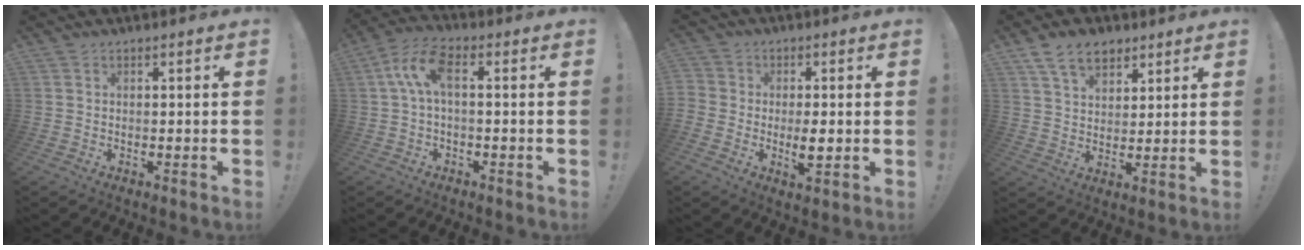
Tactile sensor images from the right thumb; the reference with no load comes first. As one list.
[{"total": 8.6, "force": [0.9, 3.3, 7.8], "torque": [-0.159, 0.001, 0.017]}, {"total": 6.2, "force": [-1.3, 4.7, 3.8], "torque": [-0.065, 0.007, -0.025]}, {"total": 10.1, "force": [6.2, 6.3, 4.9], "torque": [-0.082, -0.022, 0.118]}]